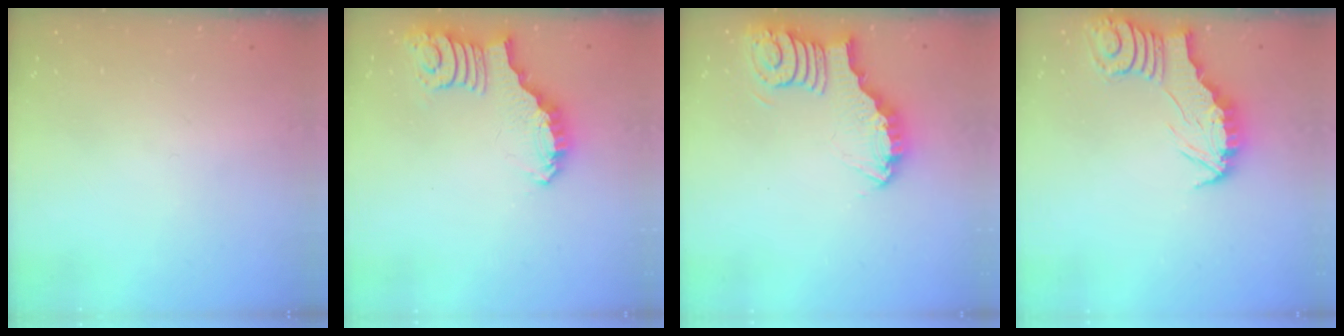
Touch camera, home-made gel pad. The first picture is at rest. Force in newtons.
{"total": 2.6, "press": 2.6, "slide": 0.3}
{"total": 4.9, "press": 4.8, "slide": 0.3}
{"total": 2.4, "press": 2.4, "slide": 0.2}